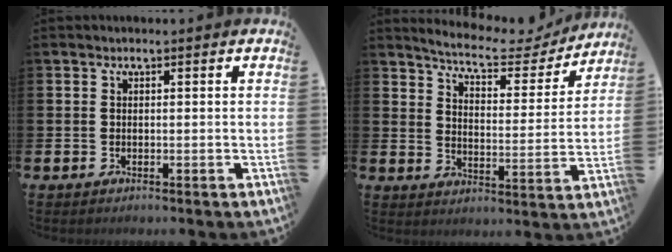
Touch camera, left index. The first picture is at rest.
{"total": 6.4, "force": [6.0, 1.2, 1.9], "torque": [-0.053, -0.046, 0.097]}